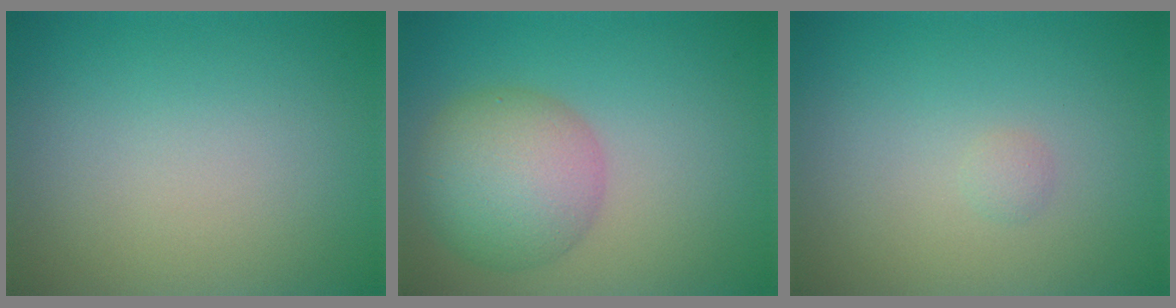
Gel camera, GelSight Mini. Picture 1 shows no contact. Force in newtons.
{"total": 6.5, "press": 6.5, "slide": 0.2}
{"total": 0.6, "press": 0.6, "slide": 0.0}